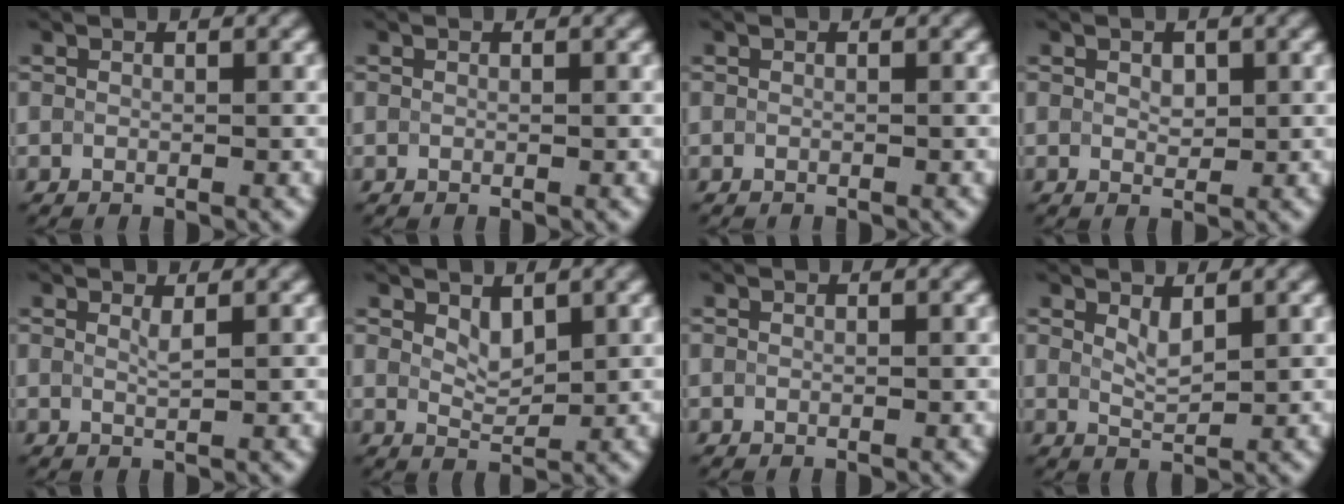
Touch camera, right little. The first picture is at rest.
{"total": 0.0}
{"total": 0.0}
{"total": 1.2, "force": [0.5, 0.7, 0.9], "torque": [-0.015, 0.004, 0.007]}
{"total": 1.0, "force": [0.6, -0.1, 0.8], "torque": [-0.024, 0.003, 0.014]}
{"total": 2.1, "force": [1.2, 1.1, 1.3], "torque": [-0.032, -0.002, 0.028]}
{"total": 0.0}
{"total": 1.9, "force": [1.1, 0.6, 1.3], "torque": [-0.034, 0.001, 0.026]}